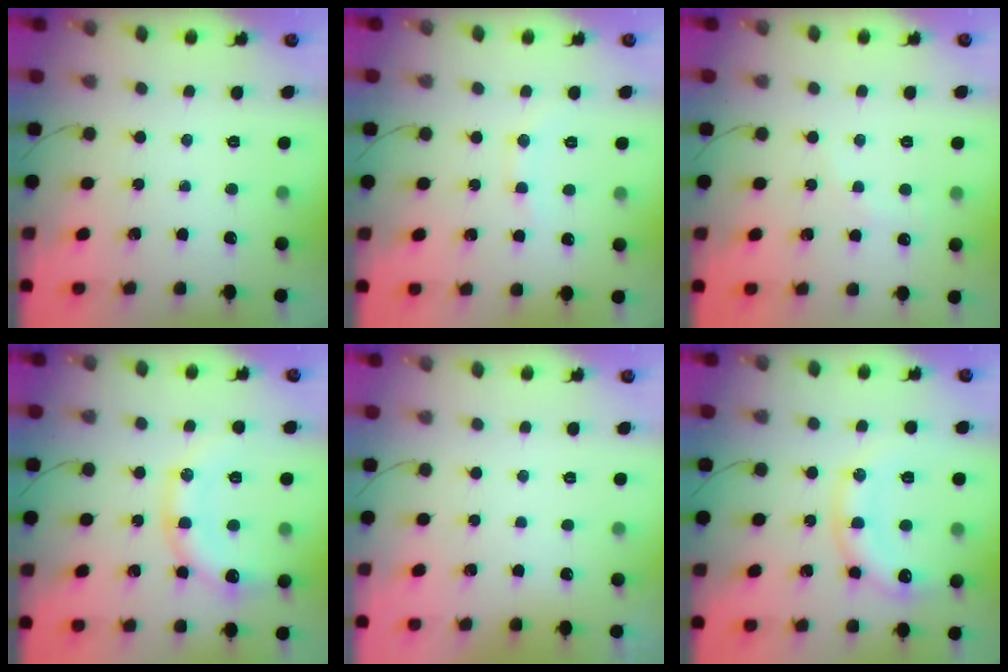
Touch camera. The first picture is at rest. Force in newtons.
{"total": 5.9, "press": 5.7, "slide": 1.6}
{"total": 3.3, "press": 3.1, "slide": 1.0}
{"total": 12.9, "press": 12.8, "slide": 1.9}
{"total": 2.9, "press": 2.9, "slide": 0.1}
{"total": 13.8, "press": 13.8, "slide": 1.2}